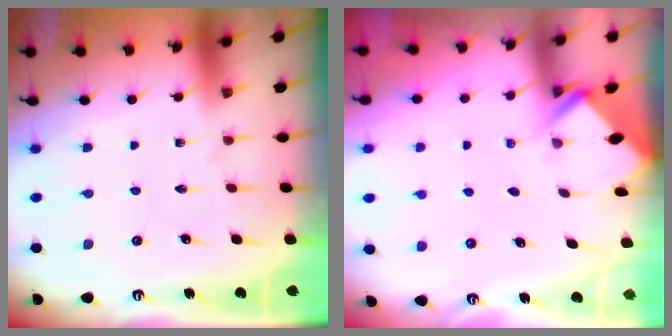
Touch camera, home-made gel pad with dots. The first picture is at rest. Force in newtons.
{"total": 2.6, "press": 2.6, "slide": 0.2}